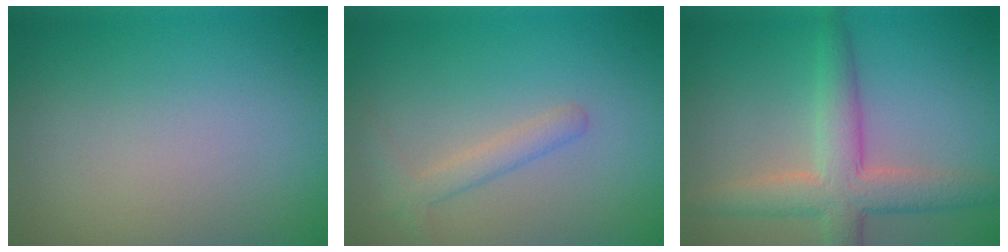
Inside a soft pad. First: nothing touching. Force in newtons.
{"total": 2.0, "press": 2.0, "slide": 0.0}
{"total": 5.6, "press": 5.6, "slide": 0.3}